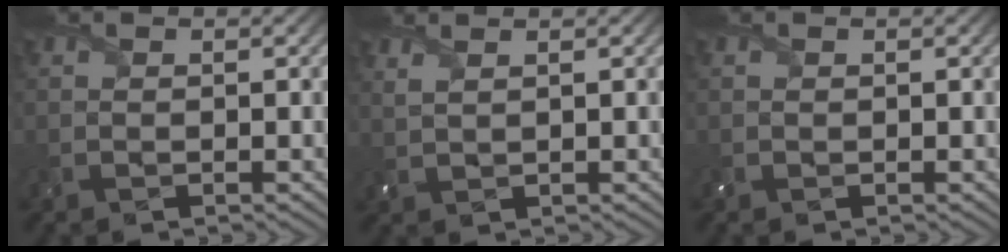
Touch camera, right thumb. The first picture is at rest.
{"total": 1.8, "force": [1.4, 0.4, 1.1], "torque": [-0.030, 0.003, 0.030]}
{"total": 0.0}